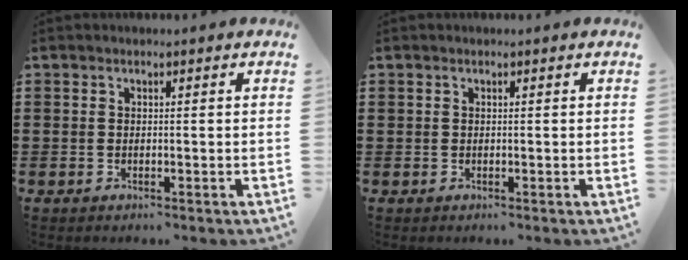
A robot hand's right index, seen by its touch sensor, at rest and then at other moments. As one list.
[{"total": 0.0}]